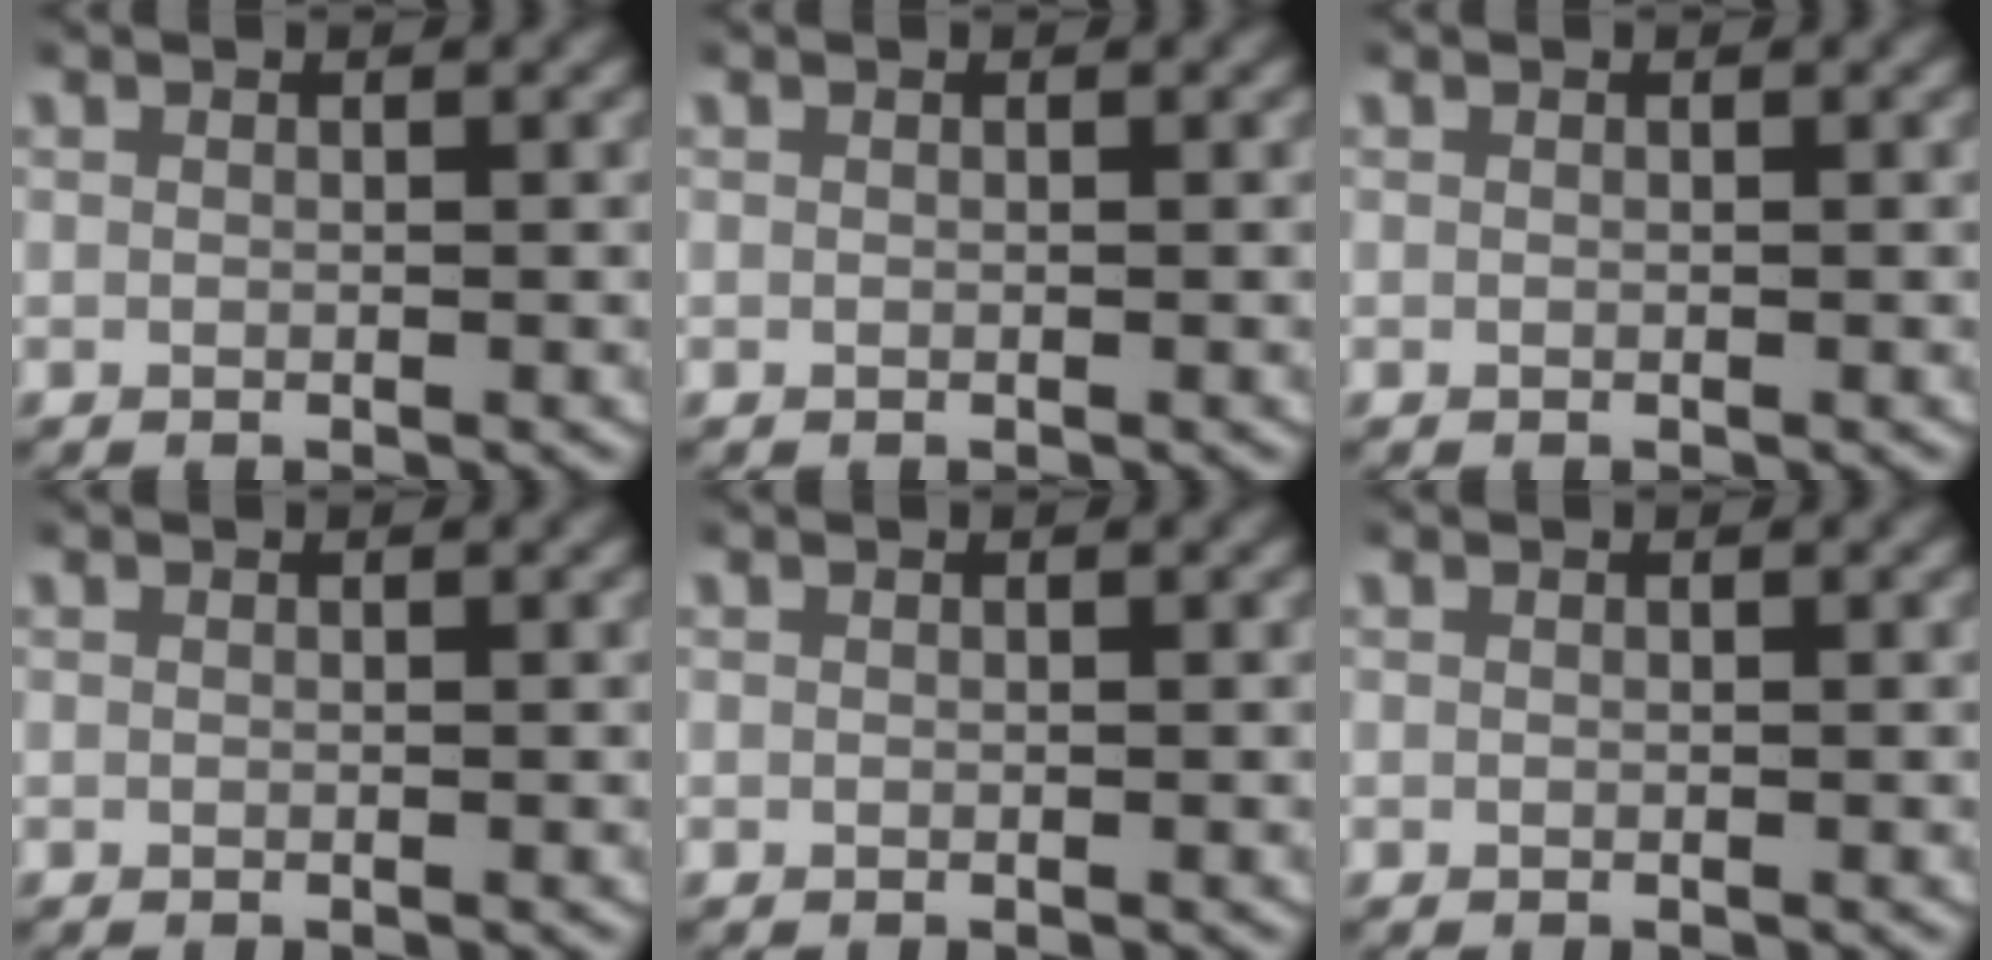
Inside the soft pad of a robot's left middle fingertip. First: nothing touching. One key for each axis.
{"total": 0.0}
{"total": 0.0}
{"total": 0.0}
{"total": 0.0}
{"total": 0.0}